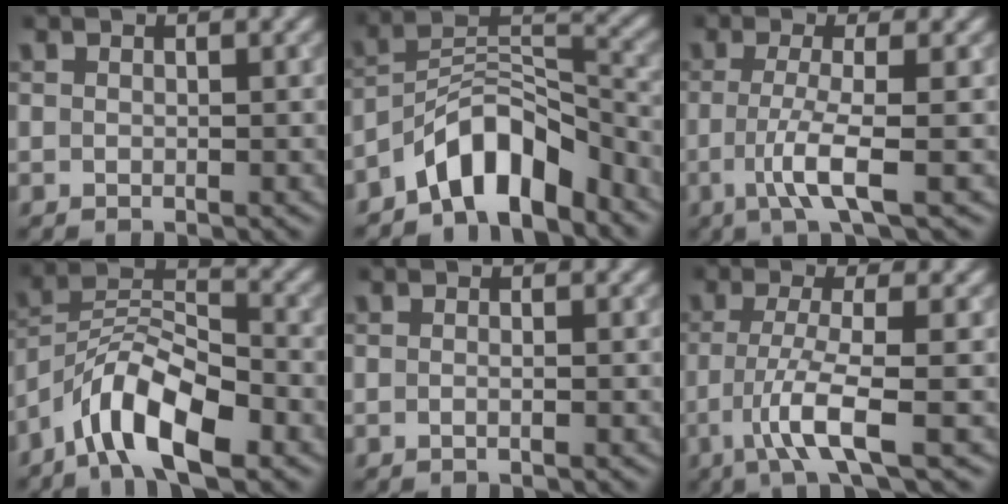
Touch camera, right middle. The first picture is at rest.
{"total": 7.2, "force": [-5.4, 2.6, 3.8], "torque": [-0.052, 0.011, -0.105]}
{"total": 4.3, "force": [-1.1, 0.8, 4.1], "torque": [-0.076, -0.008, -0.026]}
{"total": 8.0, "force": [-5.2, 2.7, 5.4], "torque": [-0.086, 0.010, -0.104]}
{"total": 0.8, "force": [-0.2, 0.3, 0.7], "torque": [-0.008, -0.009, -0.008]}
{"total": 4.9, "force": [-1.7, 0.7, 4.5], "torque": [-0.082, -0.008, -0.039]}